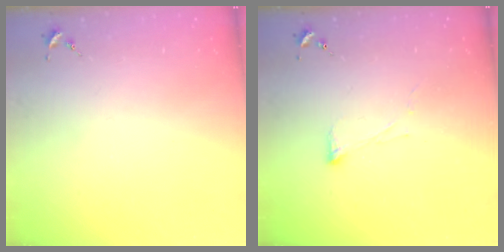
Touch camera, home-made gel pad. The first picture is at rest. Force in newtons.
{"total": 3.3, "press": 3.3, "slide": 0.7}